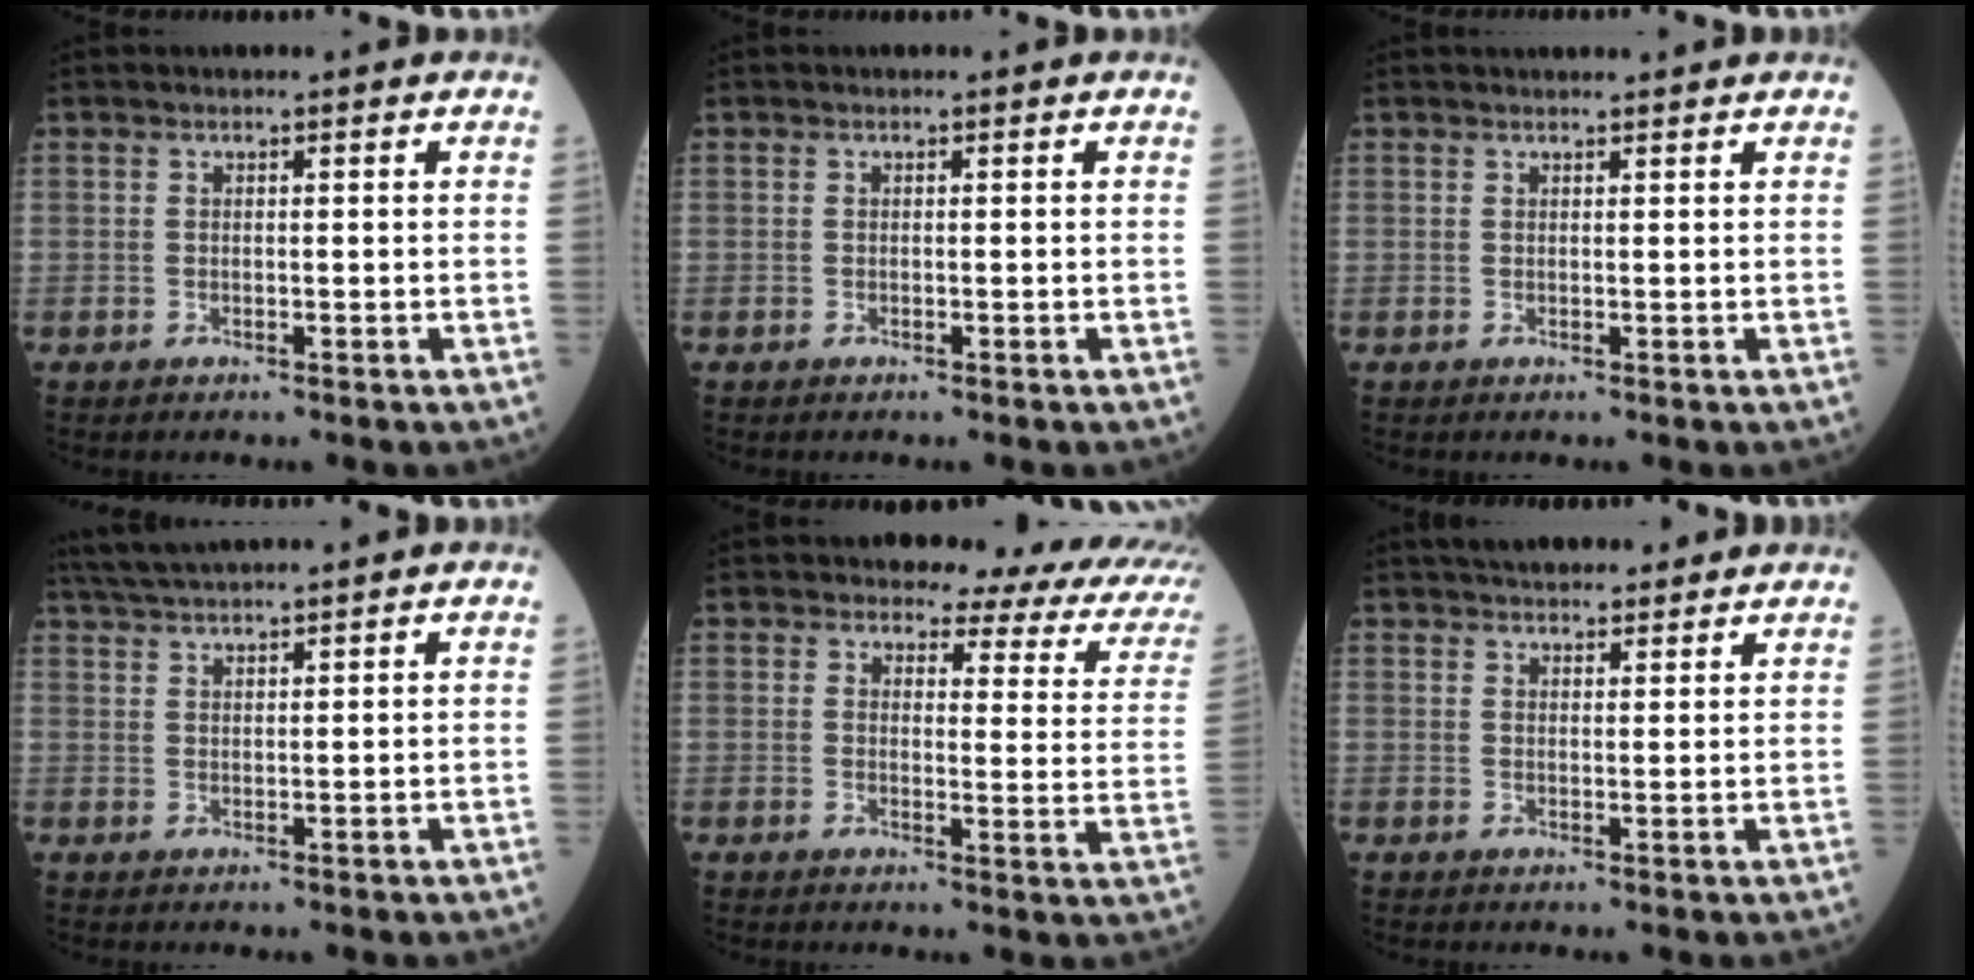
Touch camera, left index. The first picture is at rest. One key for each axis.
{"total": 0.0}
{"total": 3.5, "fx": 3.4, "fy": 0.1, "fz": 0.9, "tx": -0.010, "ty": 0.023, "tz": 0.043}
{"total": 7.5, "fx": 6.8, "fy": -0.5, "fz": 3.1, "tx": -0.059, "ty": 0.036, "tz": 0.117}
{"total": 12.3, "fx": 10.7, "fy": 3.6, "fz": 5.0, "tx": -0.037, "ty": -0.040, "tz": 0.089}
{"total": 9.8, "fx": 8.6, "fy": 2.7, "fz": 3.8, "tx": -0.048, "ty": 0.029, "tz": 0.118}